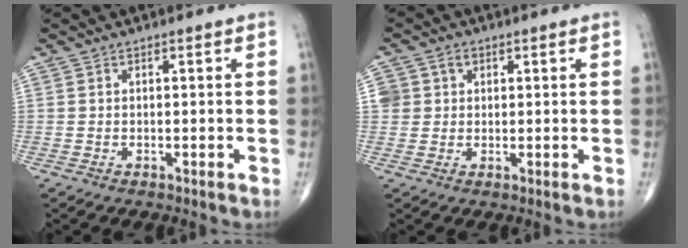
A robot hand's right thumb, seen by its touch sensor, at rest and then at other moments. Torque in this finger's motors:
{"motor_torque": [-0.55, 0.41, 0.52, 0.24, -0.01]}